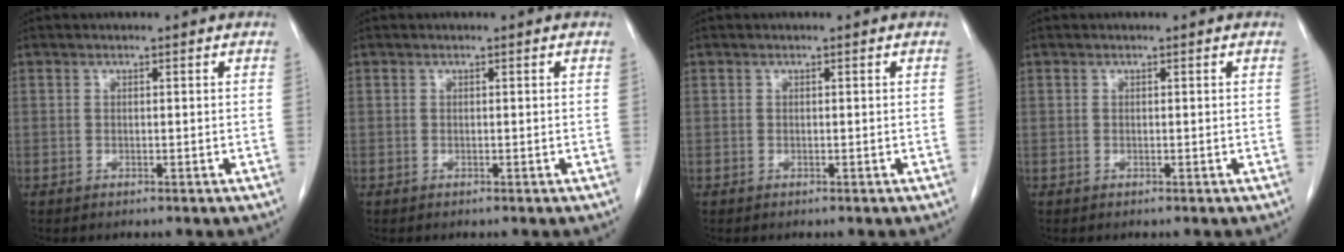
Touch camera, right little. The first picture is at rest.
{"total": 0.0}
{"total": 0.0}
{"total": 0.0}